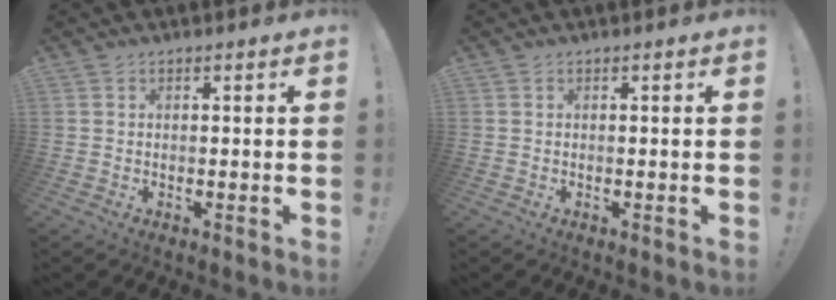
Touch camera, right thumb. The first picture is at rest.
{"total": 0.0}